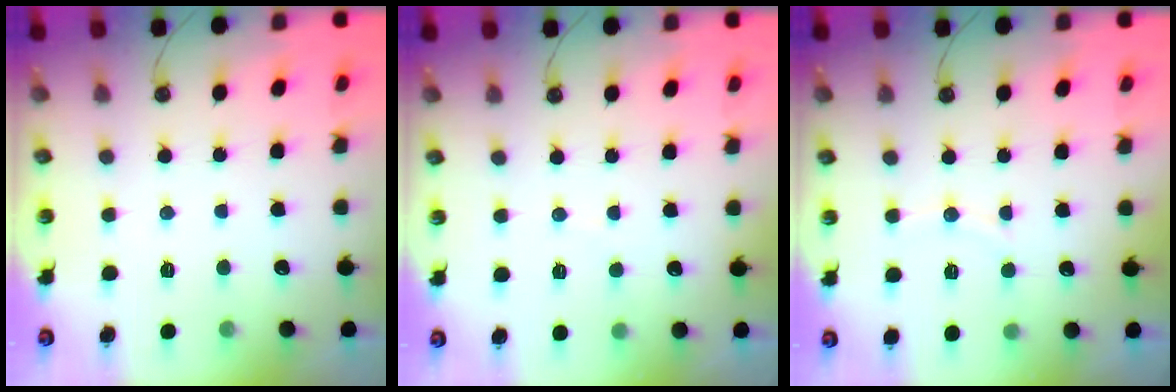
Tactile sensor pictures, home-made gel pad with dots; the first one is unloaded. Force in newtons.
{"total": 2.8, "press": 2.8, "slide": 0.2}
{"total": 4.6, "press": 4.4, "slide": 1.2}